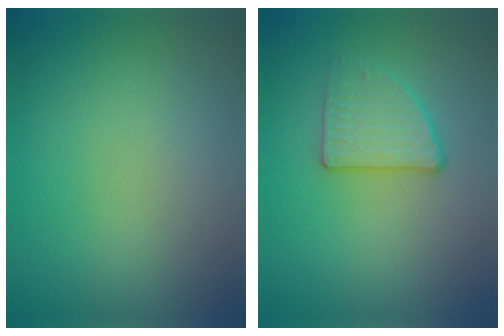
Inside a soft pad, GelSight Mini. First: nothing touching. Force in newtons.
{"total": 2.7, "press": 2.5, "slide": 1.2}